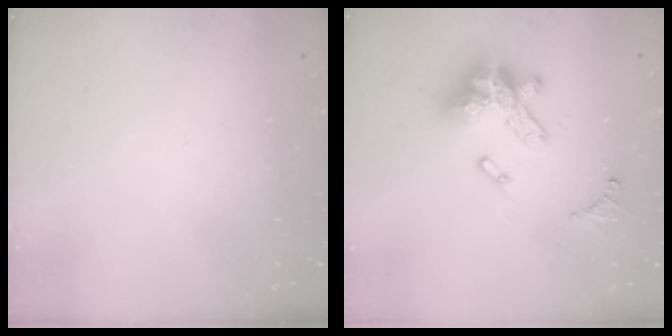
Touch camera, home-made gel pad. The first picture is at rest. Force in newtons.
{"total": 16.2, "press": 16.1, "slide": 1.6}